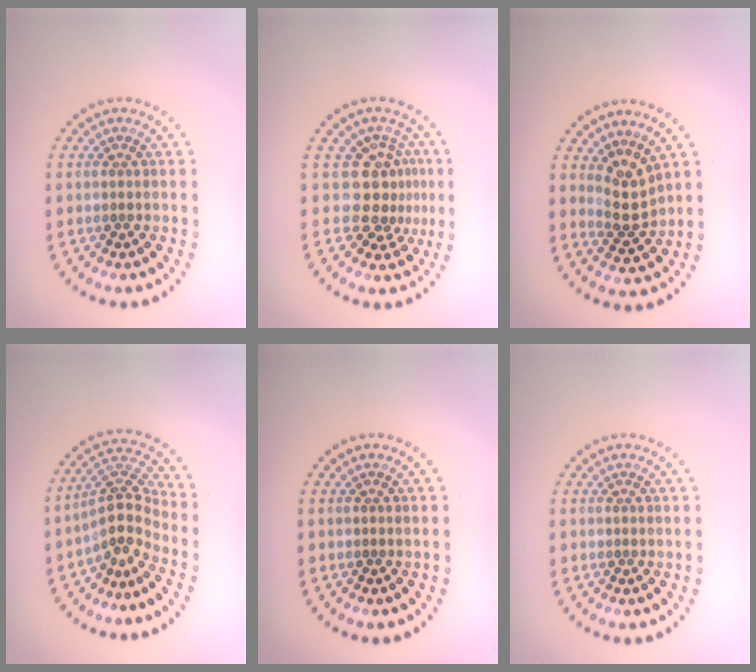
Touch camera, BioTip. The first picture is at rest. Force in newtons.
{"total": 3.5, "press": 2.6, "slide": 2.4}
{"total": 2.7, "press": 2.2, "slide": 1.6}
{"total": 3.8, "press": 2.7, "slide": 2.6}
{"total": 0.0}
{"total": 0.0}